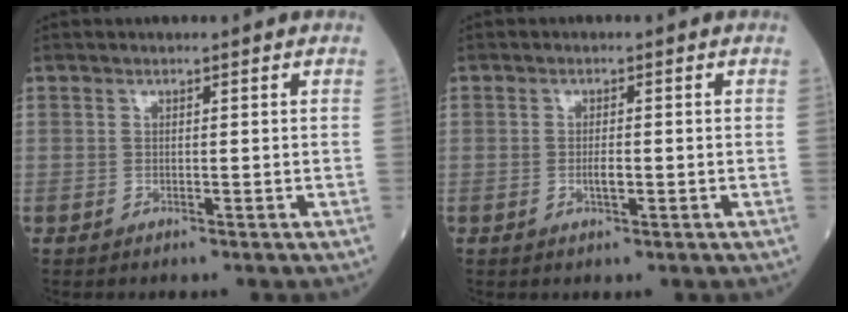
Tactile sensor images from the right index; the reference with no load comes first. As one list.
[{"total": 1.8, "force": [-0.5, 0.4, 1.7], "torque": [-0.033, 0.000, -0.008]}]